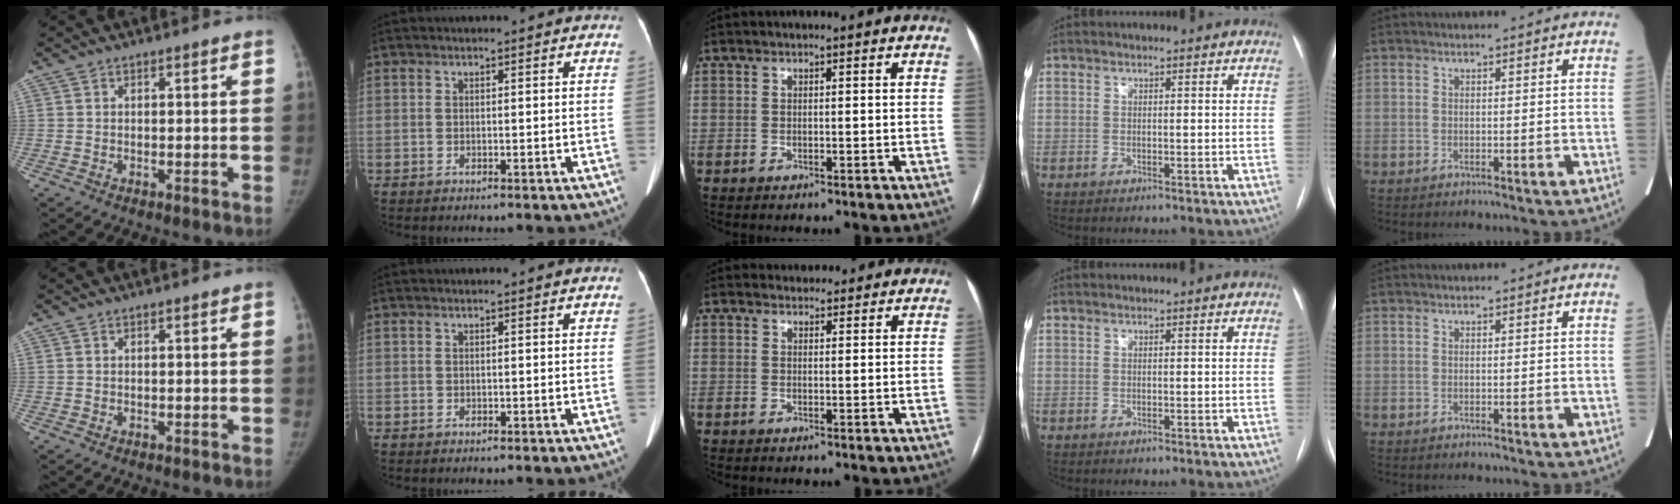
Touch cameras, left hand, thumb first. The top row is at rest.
{"middle": {"total": 4.9, "force": [4.5, 2.0, 0.3], "torque": [0.001, 0.017, 0.049]}}